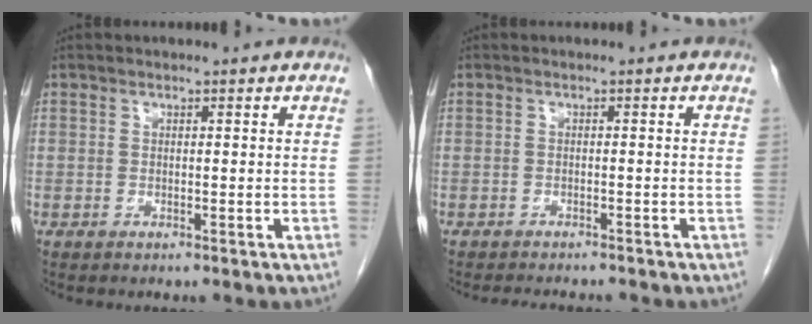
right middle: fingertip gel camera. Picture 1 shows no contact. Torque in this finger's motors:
{"motor_torque": [0.17, -0.12, 0.00, 0.00]}